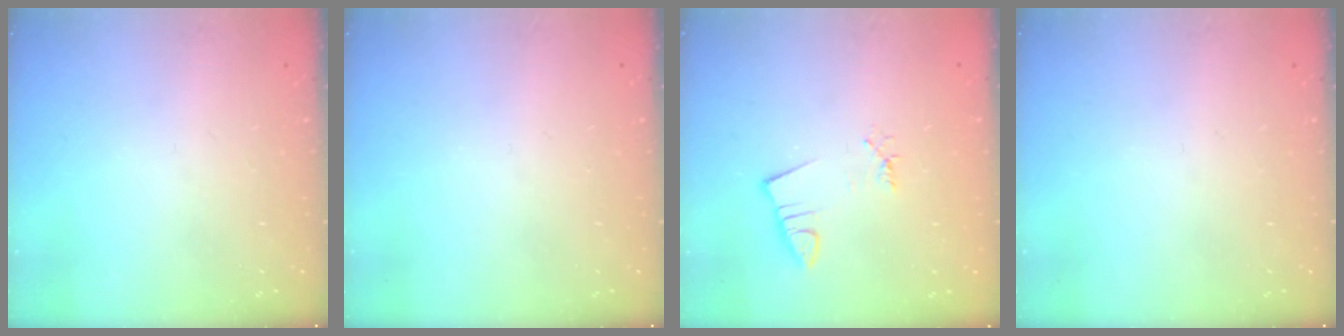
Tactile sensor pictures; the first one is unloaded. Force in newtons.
{"total": 0.0}
{"total": 1.1, "press": 1.1, "slide": 0.1}
{"total": 0.0}